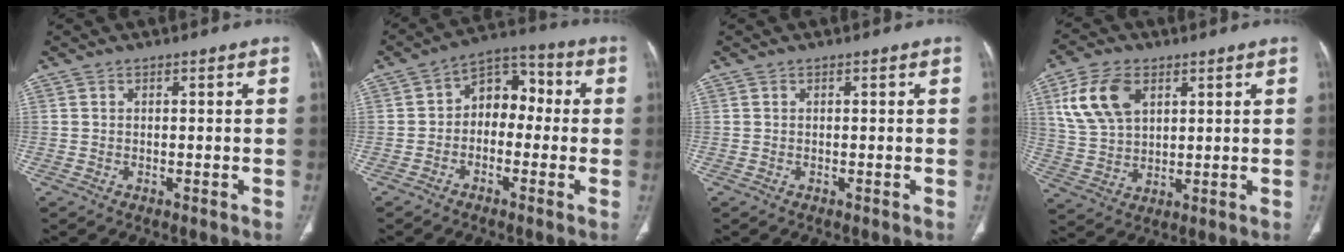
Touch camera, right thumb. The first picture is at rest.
{"total": 8.6, "force": [-0.6, 6.3, 5.9], "torque": [-0.049, 0.041, -0.028]}
{"total": 0.0}
{"total": 11.6, "force": [4.7, 7.2, 7.8], "torque": [-0.143, -0.008, 0.097]}